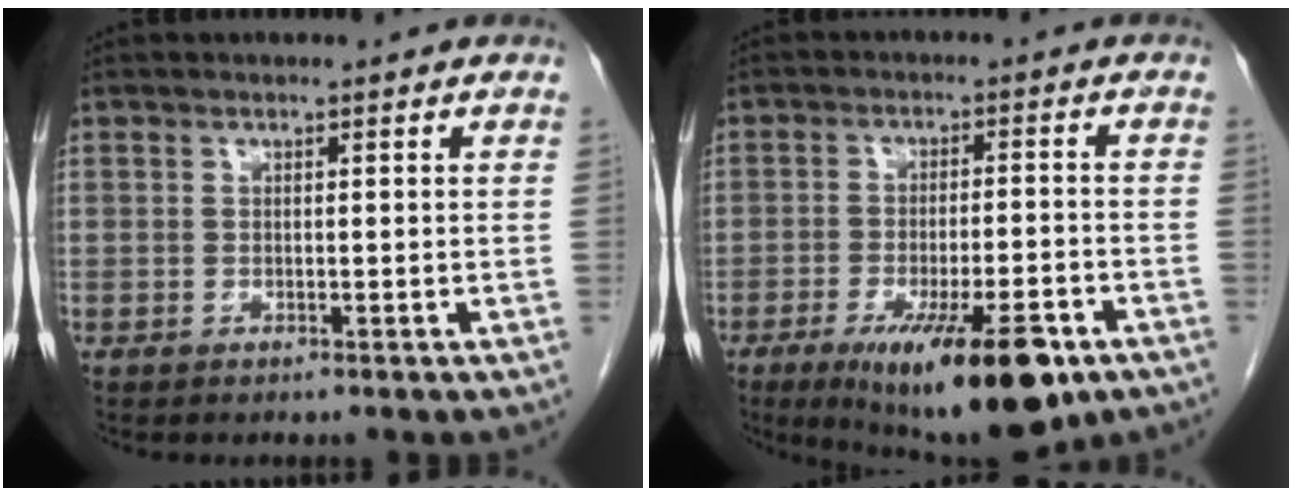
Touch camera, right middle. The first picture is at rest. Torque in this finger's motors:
{"motor_torque": [1.18, -0.96, 0.51, 0.13]}